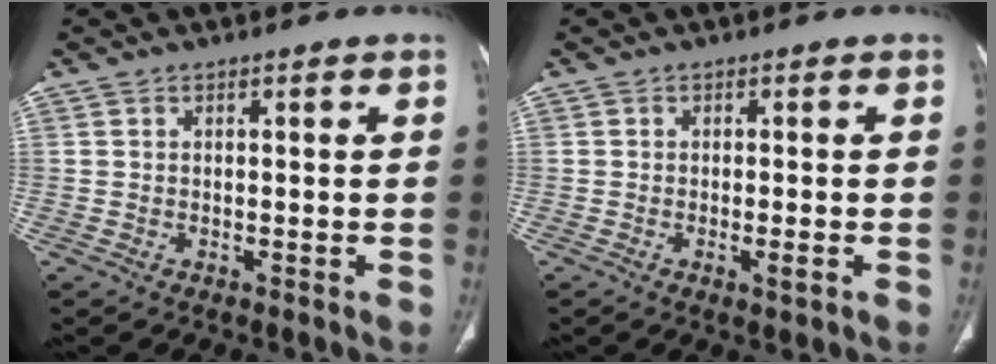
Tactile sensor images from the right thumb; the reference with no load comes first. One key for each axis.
{"total": 2.0, "fx": -0.7, "fy": 0.4, "fz": 1.8, "tx": -0.029, "ty": -0.004, "tz": -0.013}